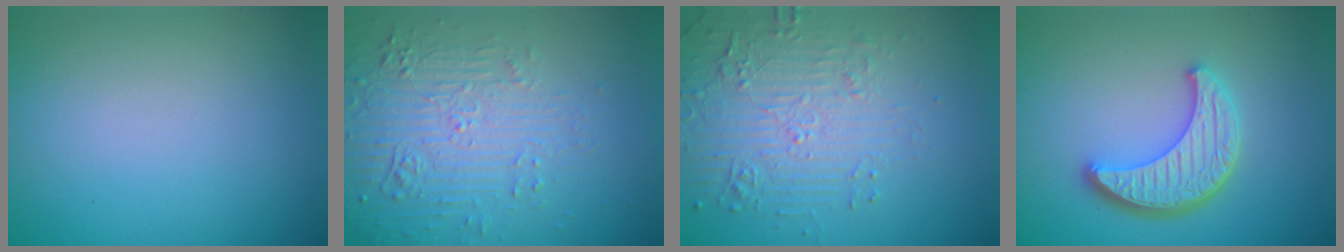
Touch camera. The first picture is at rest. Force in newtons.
{"total": 5.9, "press": 3.6, "slide": 4.7}
{"total": 4.8, "press": 3.6, "slide": 3.2}
{"total": 4.6, "press": 3.8, "slide": 2.5}